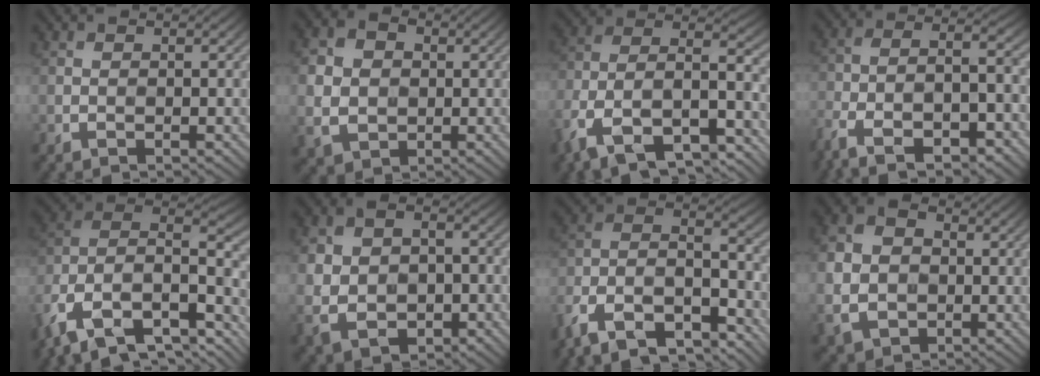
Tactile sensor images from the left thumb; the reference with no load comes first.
{"total": 6.5, "force": [0.0, 5.6, 3.5], "torque": [-0.101, -0.003, -0.004]}
{"total": 16.0, "force": [-10.1, 7.4, 10.0], "torque": [-0.231, -0.031, -0.163]}
{"total": 12.1, "force": [-8.1, 4.2, 8.0], "torque": [-0.165, -0.022, -0.145]}
{"total": 17.1, "force": [-9.2, 9.8, 10.5], "torque": [-0.254, -0.022, -0.143]}
{"total": 8.9, "force": [-1.8, 6.7, 5.6], "torque": [-0.121, -0.026, -0.030]}
{"total": 15.9, "force": [-12.1, 6.4, 8.1], "torque": [-0.204, -0.022, -0.198]}
{"total": 7.4, "force": [-0.9, 6.0, 4.1], "torque": [-0.115, -0.013, -0.025]}